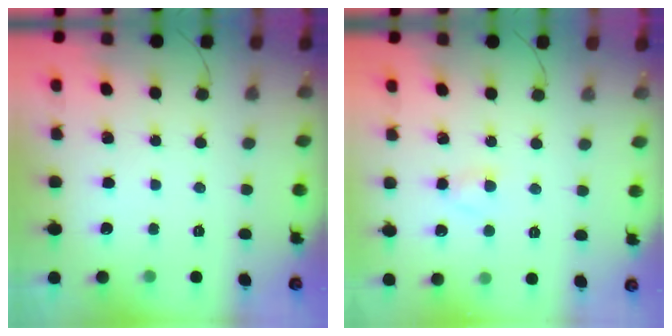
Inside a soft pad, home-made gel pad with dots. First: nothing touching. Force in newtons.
{"total": 2.6, "press": 2.3, "slide": 1.0}